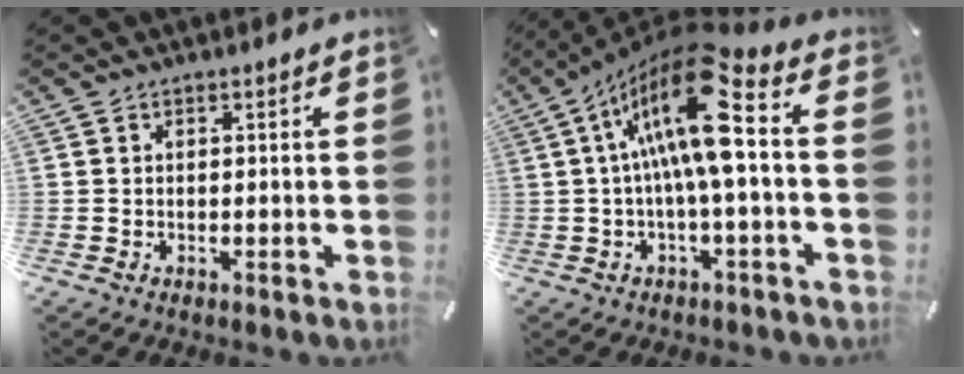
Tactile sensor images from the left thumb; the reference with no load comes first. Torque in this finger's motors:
{"motor_torque": [0.09, 2.29, 2.71, -0.07, 0.34]}